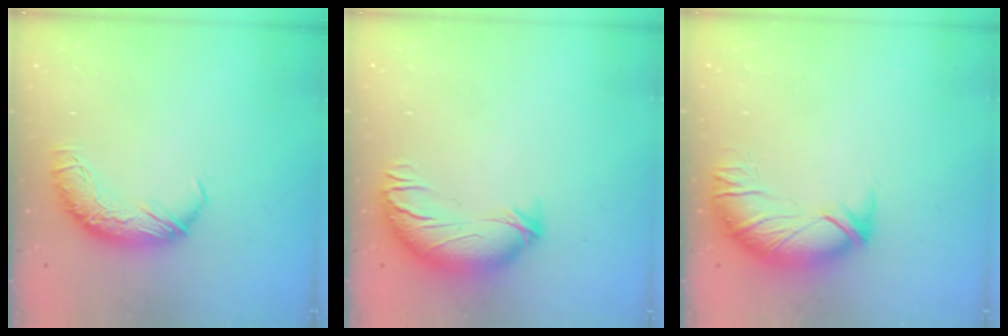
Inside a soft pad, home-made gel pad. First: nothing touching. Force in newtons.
{"total": 3.6, "press": 2.9, "slide": 2.1}
{"total": 2.9, "press": 1.4, "slide": 2.6}